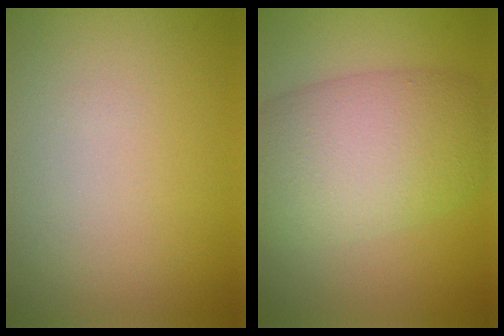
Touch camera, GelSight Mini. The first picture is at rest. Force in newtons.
{"total": 8.8, "press": 8.8, "slide": 0.5}